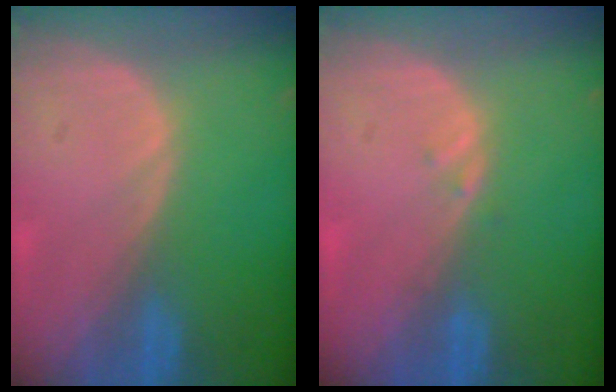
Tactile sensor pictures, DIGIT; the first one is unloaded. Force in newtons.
{"total": 0.7, "press": 0.6, "slide": 0.3}